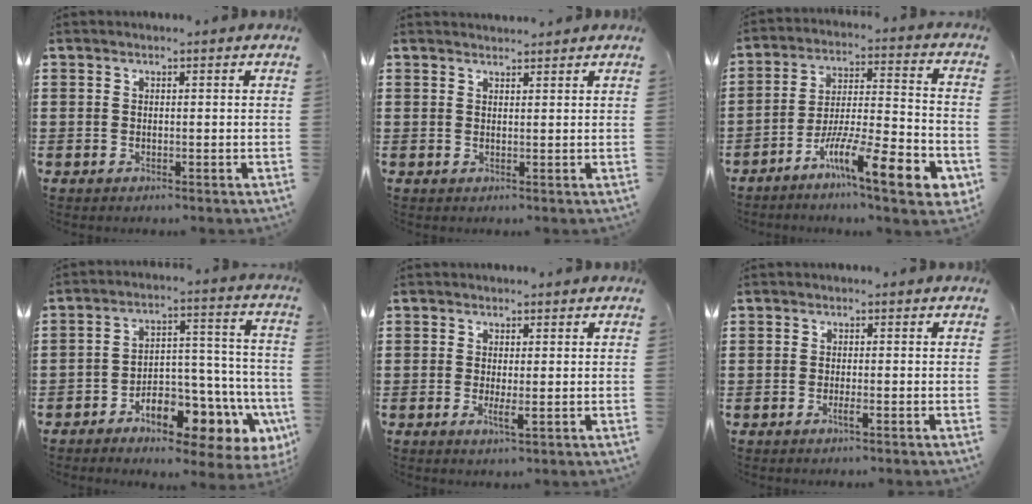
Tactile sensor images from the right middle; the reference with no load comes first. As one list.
[{"total": 1.3, "force": [1.3, 0.1, 0.0], "torque": [-0.003, 0.001, 0.025]}, {"total": 13.1, "force": [-8.3, 2.2, 9.9], "torque": [-0.168, 0.011, -0.150]}, {"total": 9.5, "force": [-5.8, 4.9, 5.7], "torque": [-0.082, 0.007, -0.099]}, {"total": 1.8, "force": [-0.1, 0.4, 1.7], "torque": [-0.031, -0.003, -0.002]}, {"total": 1.1, "force": [-0.7, 0.1, 0.8], "torque": [-0.016, -0.004, -0.012]}]